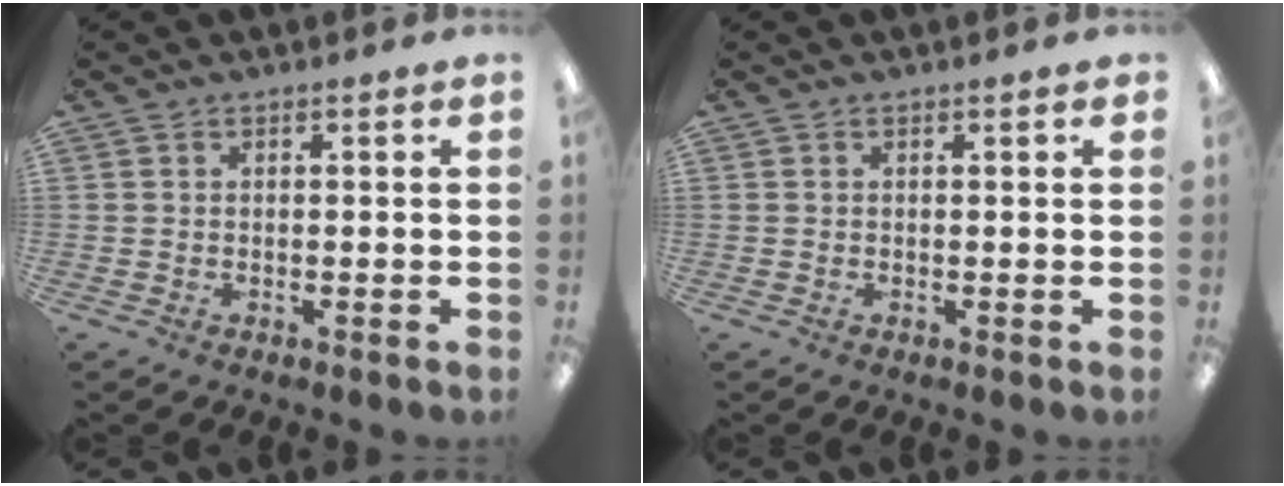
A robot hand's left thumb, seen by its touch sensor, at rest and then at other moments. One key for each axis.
{"total": 0.5, "fx": 0.3, "fy": 0.3, "fz": 0.3, "tx": 0.001, "ty": -0.001, "tz": 0.003}